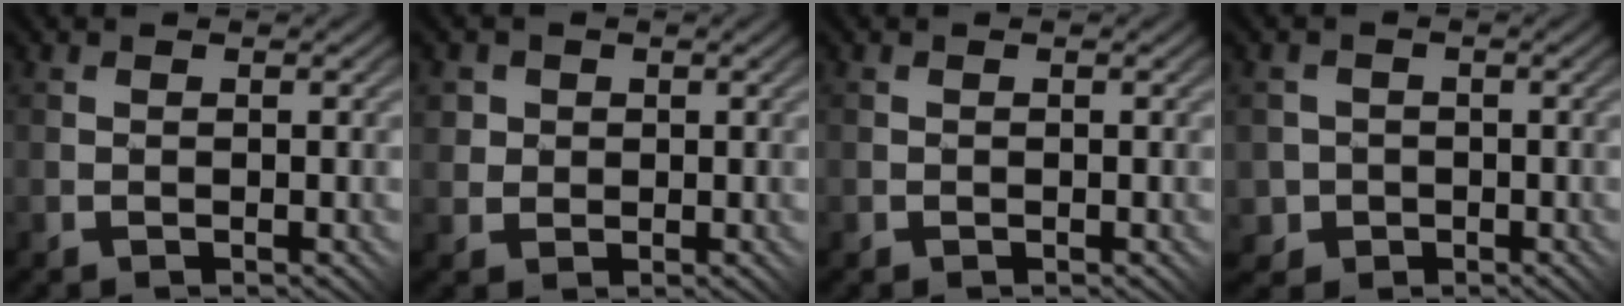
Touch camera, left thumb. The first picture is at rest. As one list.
[{"total": 3.6, "force": [1.3, 3.3, 0.6], "torque": [-0.025, 0.006, 0.021]}, {"total": 0.0}, {"total": 4.2, "force": [-0.7, 4.1, 0.0], "torque": [-0.014, -0.004, -0.035]}]